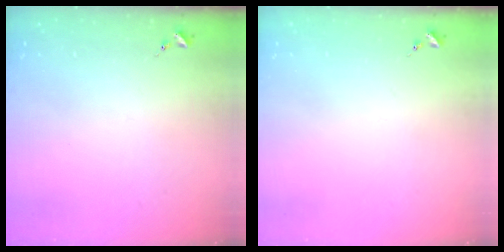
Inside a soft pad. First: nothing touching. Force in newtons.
{"total": 0.0}